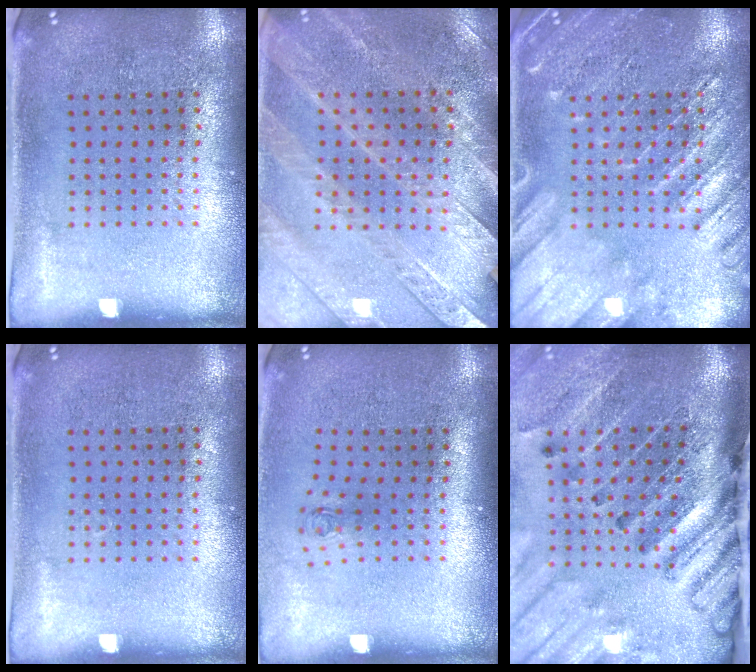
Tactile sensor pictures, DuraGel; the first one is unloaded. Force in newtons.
{"total": 2.8, "press": 2.6, "slide": 0.9}
{"total": 4.2, "press": 4.1, "slide": 0.5}
{"total": 0.0}
{"total": 0.7, "press": 0.3, "slide": 0.7}
{"total": 4.5, "press": 3.4, "slide": 2.9}